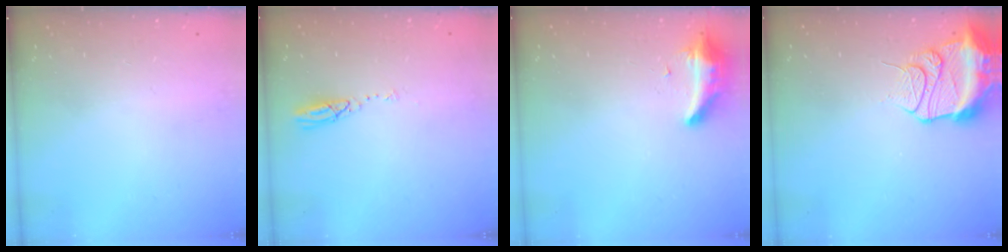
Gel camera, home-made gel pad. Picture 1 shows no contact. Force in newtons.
{"total": 3.7, "press": 3.7, "slide": 0.1}
{"total": 8.6, "press": 8.6, "slide": 0.3}
{"total": 14.0, "press": 13.9, "slide": 1.7}